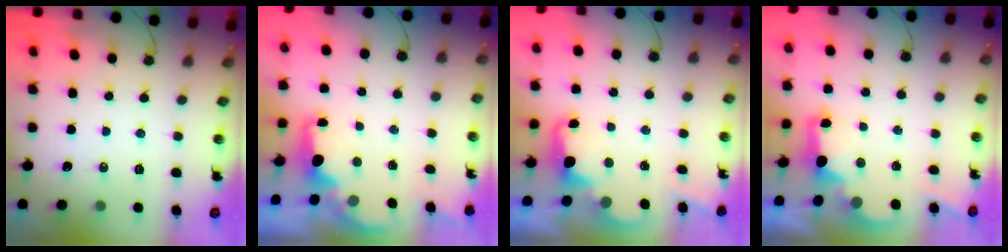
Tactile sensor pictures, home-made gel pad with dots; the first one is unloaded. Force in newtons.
{"total": 2.2, "press": 2.1, "slide": 0.8}
{"total": 2.3, "press": 2.3, "slide": 0.5}
{"total": 3.0, "press": 2.9, "slide": 0.6}